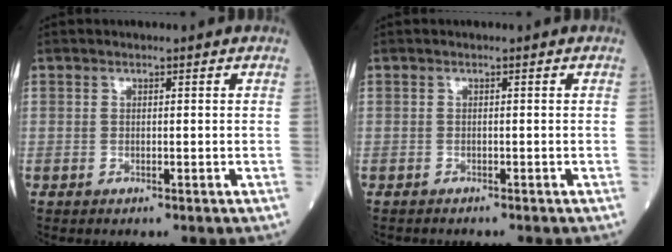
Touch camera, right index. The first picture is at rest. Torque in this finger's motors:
{"motor_torque": [-0.02, -0.07, -0.07, -0.01]}